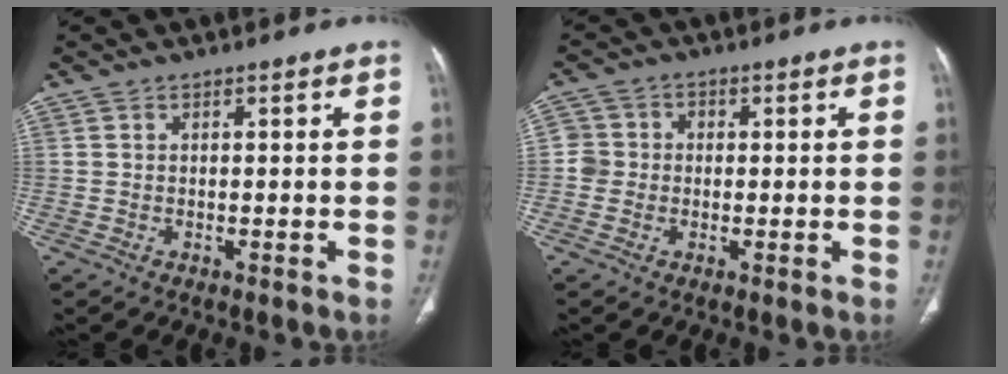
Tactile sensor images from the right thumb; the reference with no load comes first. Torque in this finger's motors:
{"motor_torque": [0.55, 0.45, 0.49, 0.18, 0.03]}